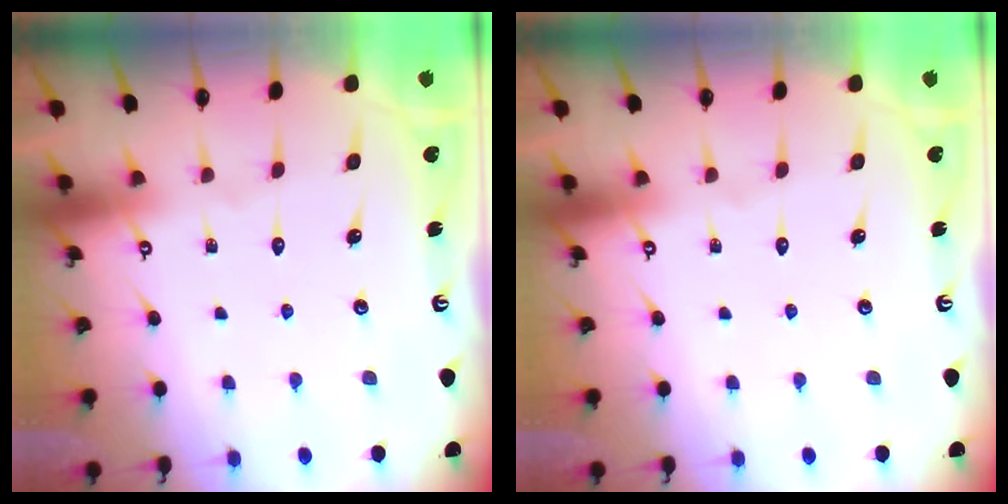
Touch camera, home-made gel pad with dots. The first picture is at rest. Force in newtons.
{"total": 0.0}